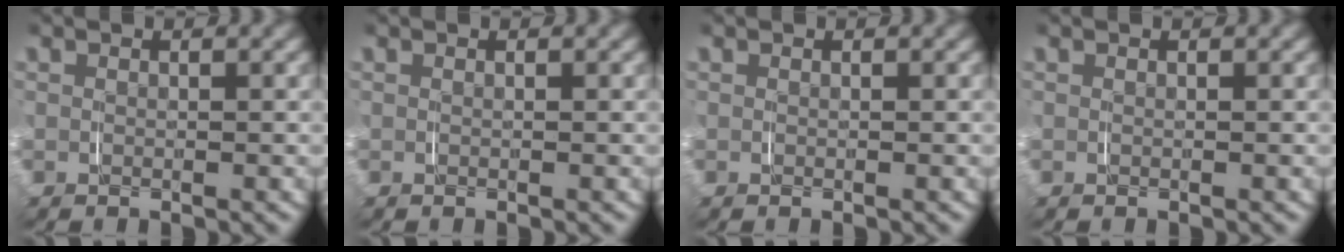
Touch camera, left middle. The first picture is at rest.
{"total": 0.0}
{"total": 0.0}
{"total": 0.0}